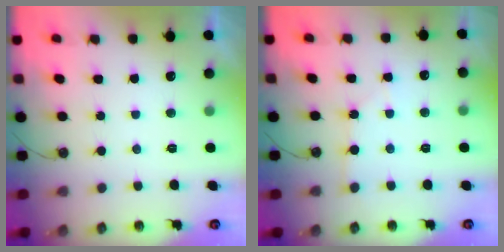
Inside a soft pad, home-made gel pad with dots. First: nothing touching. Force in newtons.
{"total": 2.3, "press": 2.3, "slide": 0.4}